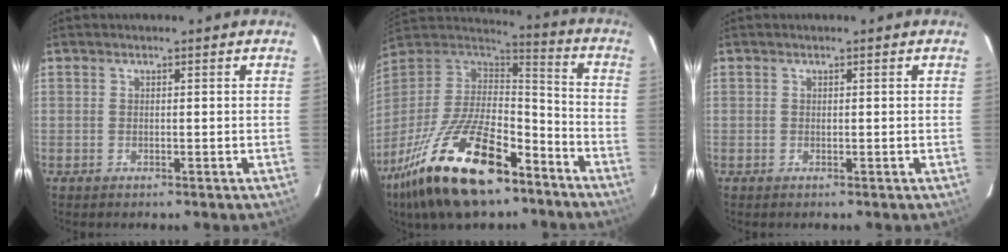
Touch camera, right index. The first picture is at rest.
{"total": 26.5, "force": [-16.1, 10.9, 18.0], "torque": [-0.357, -0.029, -0.269]}
{"total": 0.0}